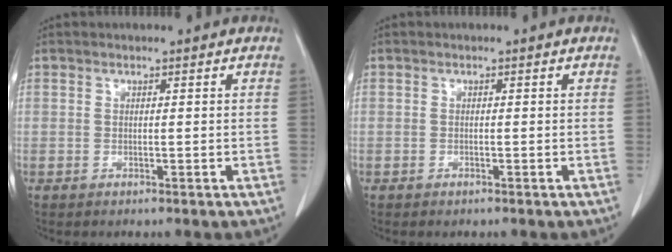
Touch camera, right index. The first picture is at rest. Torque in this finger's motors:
{"motor_torque": [0.21, -0.18, 0.01, 0.01]}